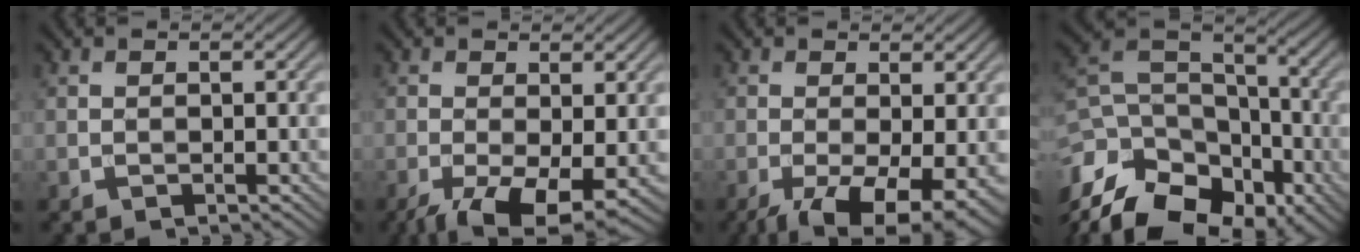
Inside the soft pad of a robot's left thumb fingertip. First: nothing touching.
{"total": 8.1, "force": [-3.8, 2.9, 6.6], "torque": [-0.128, -0.020, -0.061]}
{"total": 9.6, "force": [-4.6, 3.5, 7.7], "torque": [-0.144, -0.024, -0.067]}
{"total": 17.8, "force": [-10.3, 11.6, 8.8], "torque": [-0.233, -0.036, -0.155]}